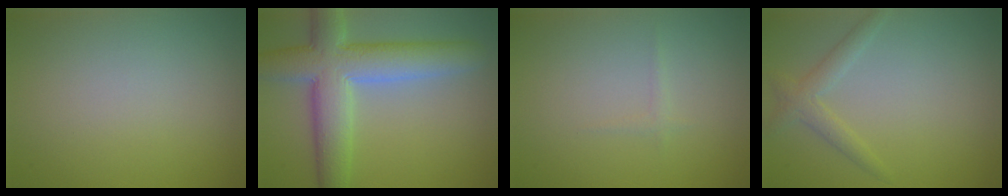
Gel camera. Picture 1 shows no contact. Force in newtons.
{"total": 8.4, "press": 8.4, "slide": 0.8}
{"total": 0.6, "press": 0.6, "slide": 0.0}
{"total": 2.0, "press": 2.0, "slide": 0.1}